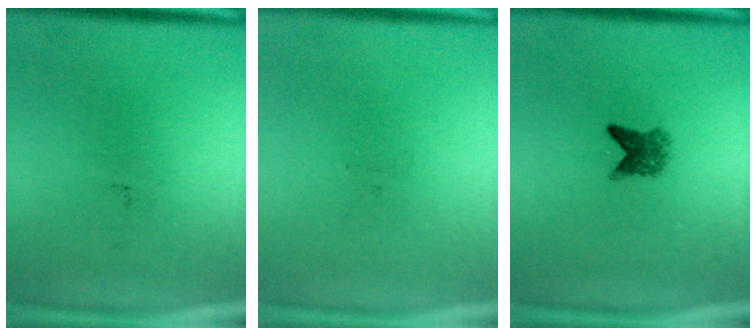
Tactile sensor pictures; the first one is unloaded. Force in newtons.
{"total": 0.0}
{"total": 2.7}